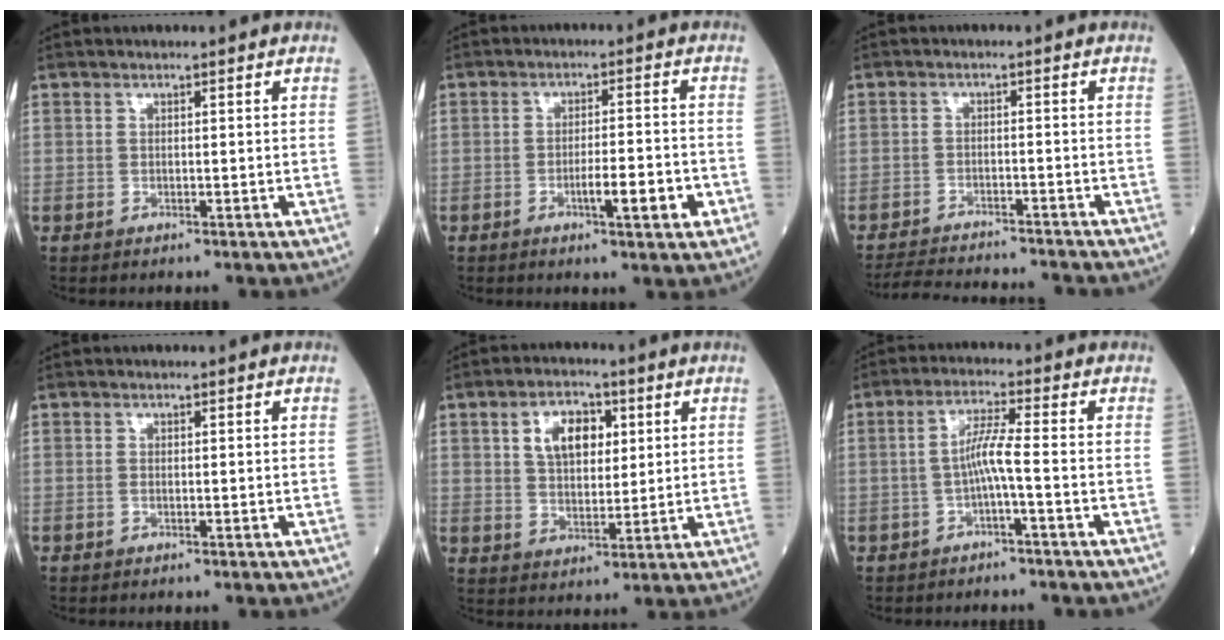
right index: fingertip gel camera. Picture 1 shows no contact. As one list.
[{"total": 5.8, "force": [-2.1, 0.6, 5.3], "torque": [-0.082, -0.001, -0.028]}, {"total": 10.6, "force": [-10.2, 1.2, 2.8], "torque": [-0.048, -0.001, -0.145]}, {"total": 0.0}, {"total": 7.6, "force": [2.8, 4.3, 5.7], "torque": [-0.103, 0.014, 0.054]}, {"total": 4.3, "force": [-1.1, -0.4, 4.1], "torque": [-0.081, 0.011, -0.017]}]